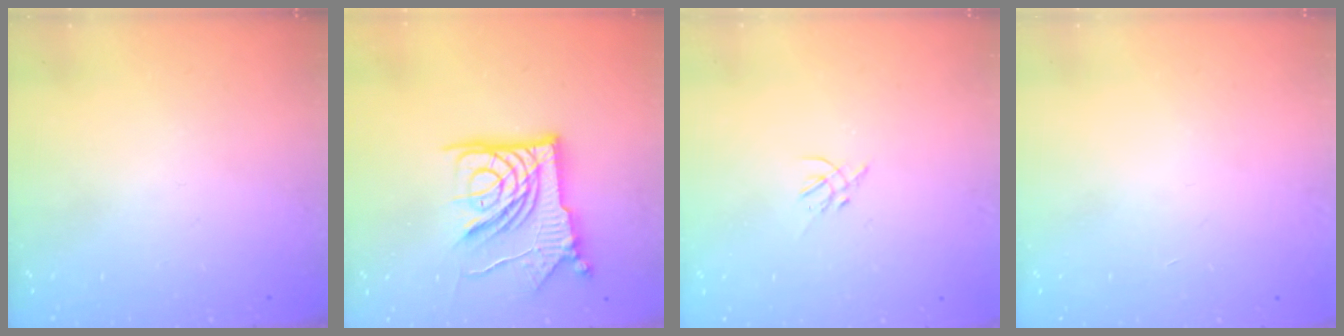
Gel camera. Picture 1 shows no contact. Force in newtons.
{"total": 15.6, "press": 15.5, "slide": 1.5}
{"total": 1.4, "press": 1.3, "slide": 0.5}
{"total": 0.9, "press": 0.8, "slide": 0.2}